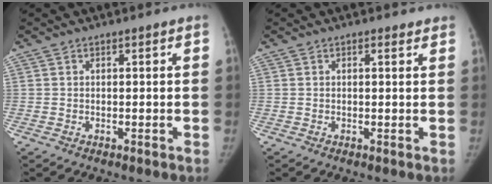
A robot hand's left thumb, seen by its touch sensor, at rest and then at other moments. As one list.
[{"total": 1.2, "force": [0.8, 0.5, 0.6], "torque": [-0.005, -0.004, 0.008]}]